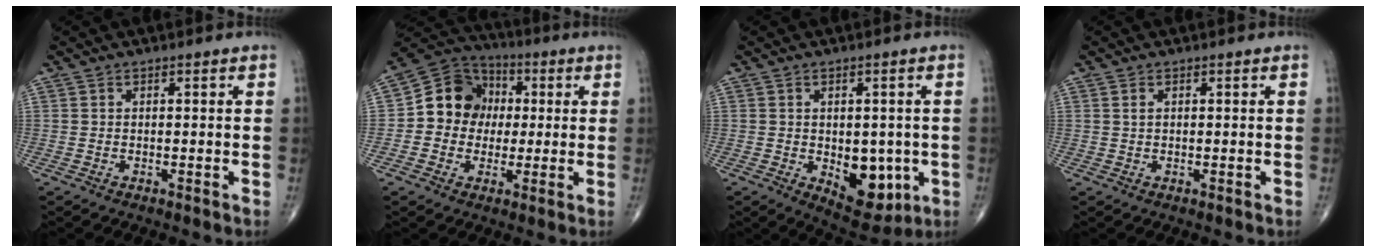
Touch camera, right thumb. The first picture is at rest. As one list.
[{"total": 11.7, "force": [0.4, 10.5, 5.2], "torque": [-0.049, 0.026, -0.005]}, {"total": 10.2, "force": [-2.3, 6.0, 7.9], "torque": [-0.066, -0.011, -0.017]}, {"total": 0.9, "force": [0.4, 0.5, 0.6], "torque": [-0.014, 0.004, 0.009]}]